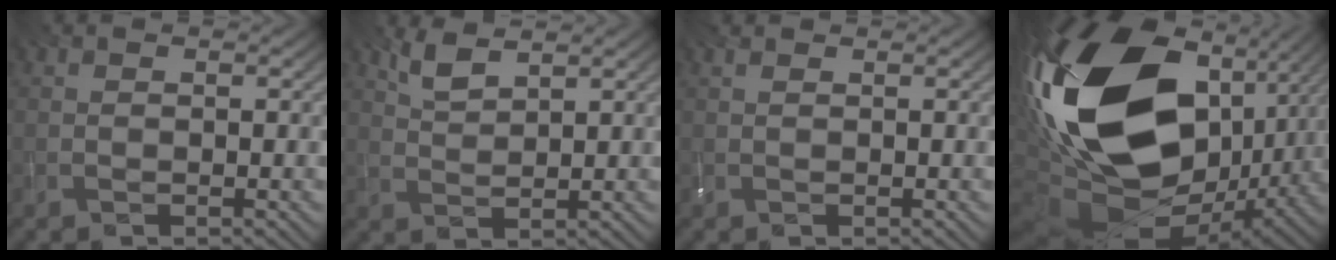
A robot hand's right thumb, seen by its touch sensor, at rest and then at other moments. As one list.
[{"total": 3.2, "force": [2.4, 0.9, 1.9], "torque": [-0.052, 0.000, 0.055]}, {"total": 0.8, "force": [0.6, 0.3, 0.5], "torque": [-0.019, 0.007, 0.011]}, {"total": 23.4, "force": [4.0, 14.7, 17.8], "torque": [-0.409, -0.020, 0.080]}]